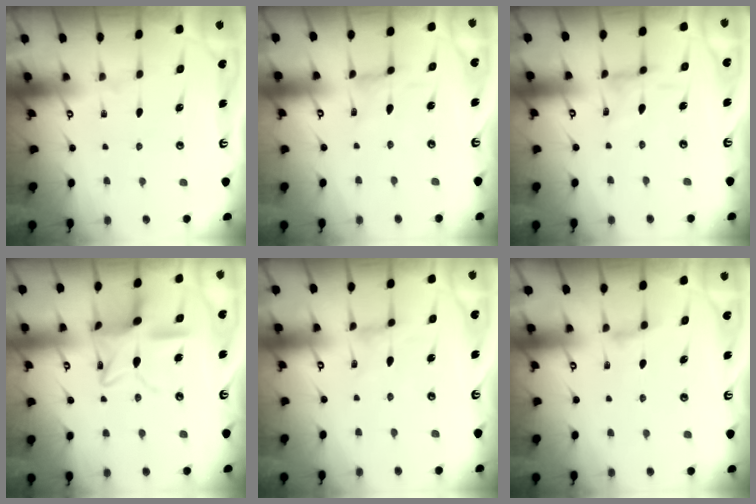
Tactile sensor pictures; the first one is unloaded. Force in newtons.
{"total": 0.0}
{"total": 1.7, "press": 1.7, "slide": 0.2}
{"total": 13.9, "press": 13.9, "slide": 0.9}
{"total": 0.9, "press": 0.9, "slide": 0.3}
{"total": 2.6, "press": 2.6, "slide": 0.4}